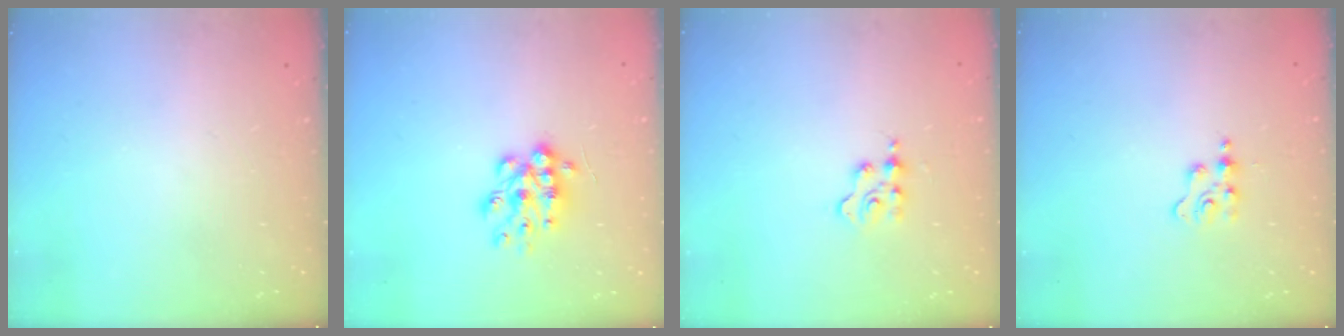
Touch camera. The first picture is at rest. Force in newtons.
{"total": 11.2, "press": 11.2, "slide": 0.5}
{"total": 2.3, "press": 2.3, "slide": 0.3}
{"total": 2.2, "press": 2.2, "slide": 0.4}